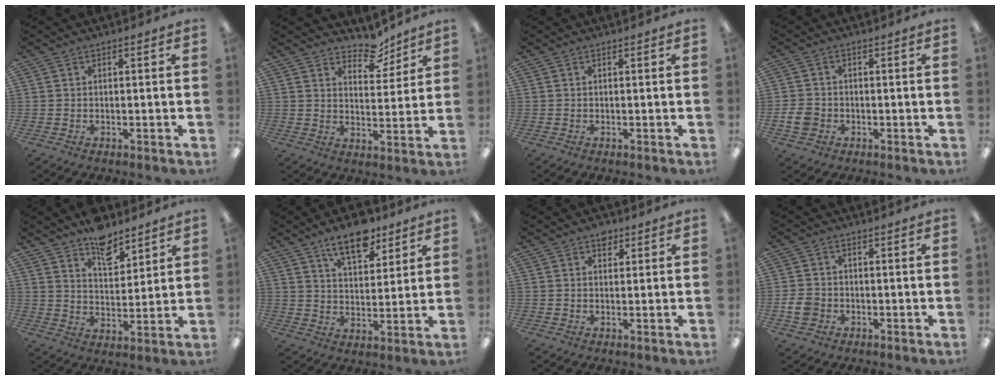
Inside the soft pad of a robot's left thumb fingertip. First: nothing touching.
{"total": 7.6, "force": [6.4, 3.5, 2.4], "torque": [-0.019, -0.045, 0.111]}
{"total": 0.0}
{"total": 4.0, "force": [-1.1, 3.4, 1.8], "torque": [-0.033, 0.000, -0.023]}
{"total": 9.1, "force": [7.3, 4.2, 3.2], "torque": [-0.032, -0.049, 0.129]}
{"total": 11.3, "force": [8.1, 5.0, 6.1], "torque": [-0.082, -0.044, 0.138]}
{"total": 2.9, "force": [1.8, 1.9, 1.3], "torque": [-0.003, -0.005, 0.028]}
{"total": 4.0, "force": [-1.0, 3.4, 1.8], "torque": [-0.035, 0.007, -0.018]}